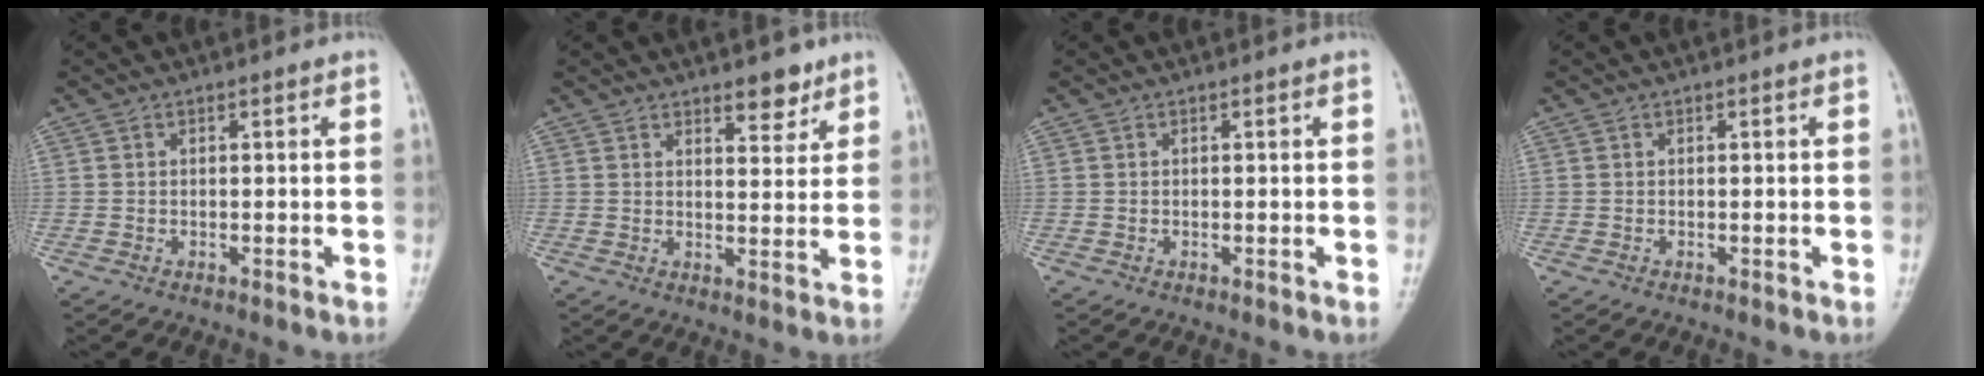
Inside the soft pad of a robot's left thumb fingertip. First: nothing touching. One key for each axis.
{"total": 4.7, "fx": 3.4, "fy": 2.0, "fz": 2.5, "tx": -0.013, "ty": -0.023, "tz": 0.049}
{"total": 0.0}
{"total": 0.0}